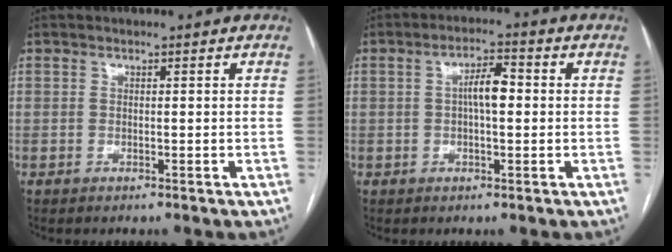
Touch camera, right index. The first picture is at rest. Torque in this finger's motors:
{"motor_torque": [0.81, -0.07, 0.31, 0.08]}